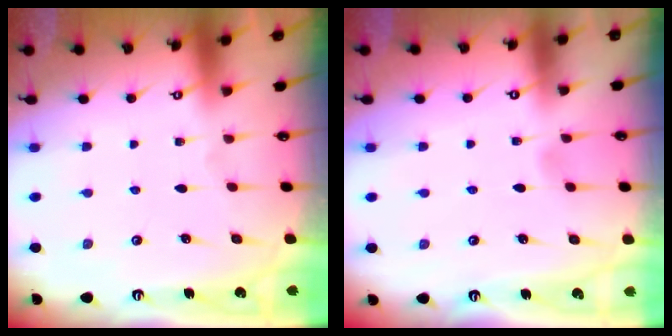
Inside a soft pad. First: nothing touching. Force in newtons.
{"total": 3.6, "press": 3.5, "slide": 0.5}